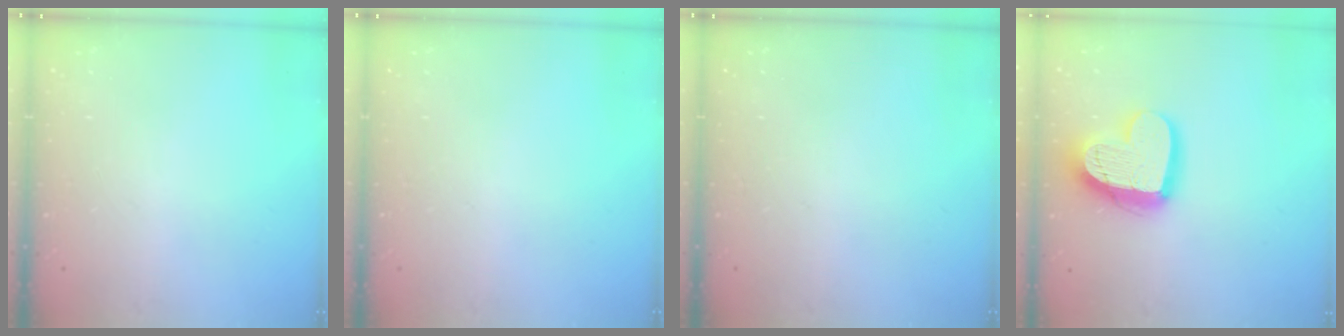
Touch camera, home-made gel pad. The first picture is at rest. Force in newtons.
{"total": 0.0}
{"total": 0.0}
{"total": 17.0, "press": 17.0, "slide": 1.5}